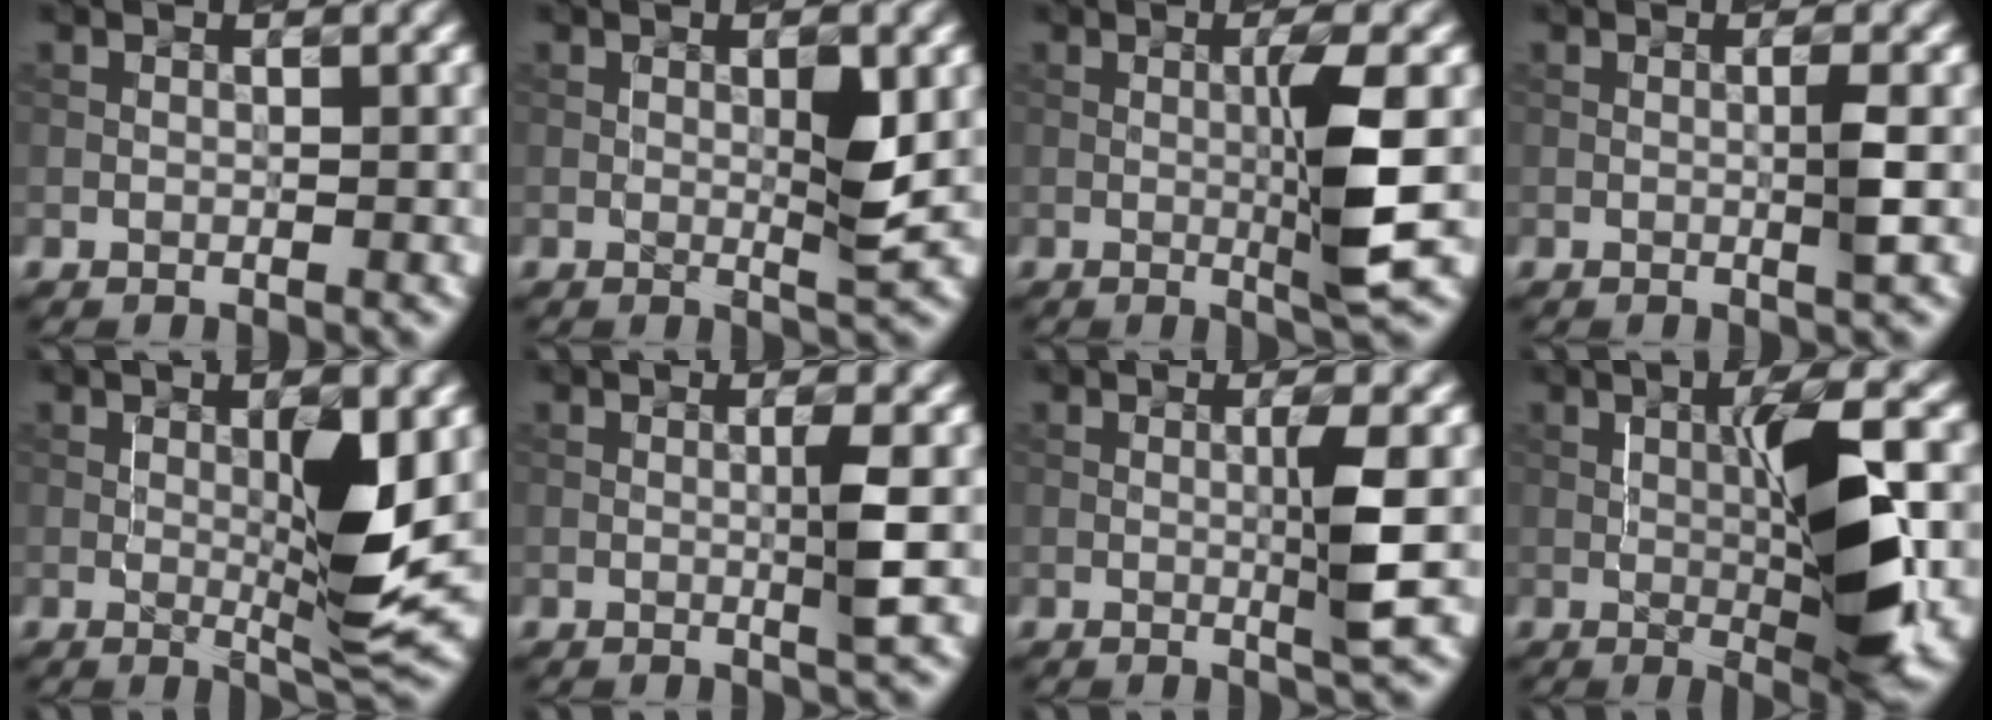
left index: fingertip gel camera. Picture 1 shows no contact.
{"total": 2.3, "force": [0.1, 0.0, 2.3], "torque": [-0.046, -0.001, 0.009]}
{"total": 4.4, "force": [-0.2, 0.1, 4.4], "torque": [-0.080, 0.001, 0.006]}
{"total": 1.4, "force": [-0.1, -0.1, 1.4], "torque": [-0.031, 0.001, 0.001]}
{"total": 5.0, "force": [0.1, 0.5, 5.0], "torque": [-0.090, -0.005, 0.014]}
{"total": 1.9, "force": [-0.1, -0.1, 1.9], "torque": [-0.039, 0.001, 0.003]}
{"total": 2.7, "force": [0.0, -0.1, 2.7], "torque": [-0.051, 0.000, 0.006]}
{"total": 8.2, "force": [-0.4, 1.4, 8.0], "torque": [-0.124, 0.009, 0.006]}